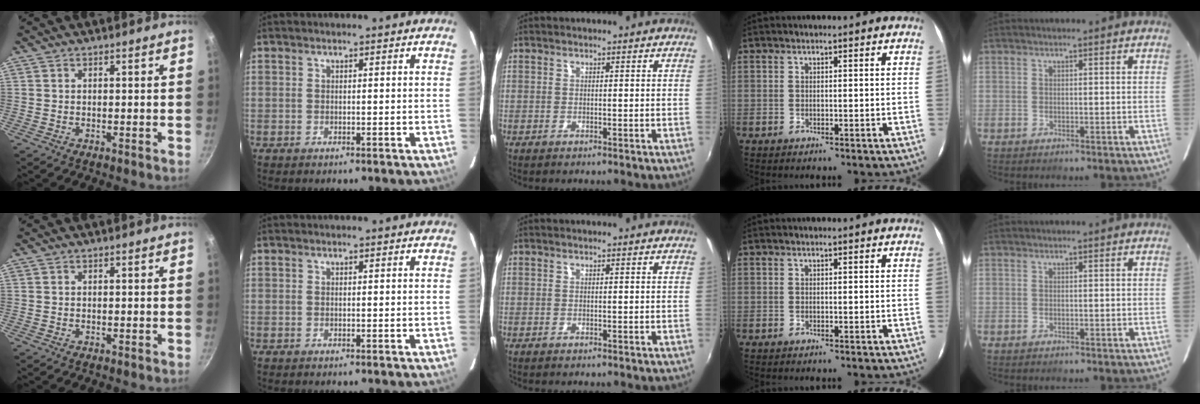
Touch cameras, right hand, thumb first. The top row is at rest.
{}